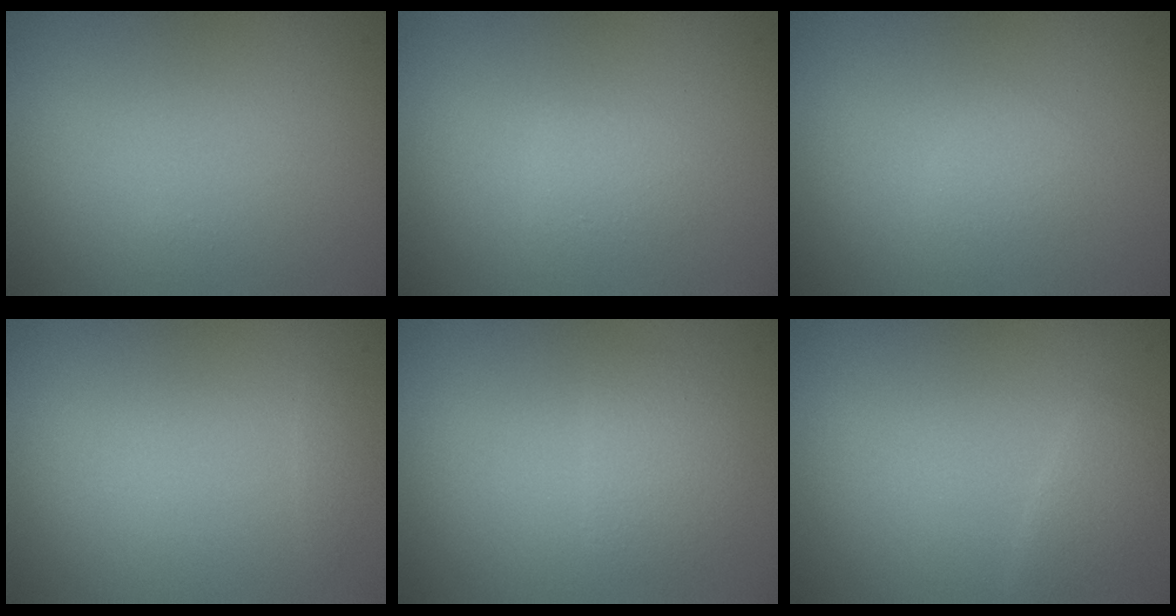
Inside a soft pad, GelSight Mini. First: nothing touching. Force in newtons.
{"total": 1.1, "press": 1.1, "slide": 0.1}
{"total": 0.9, "press": 0.9, "slide": 0.0}
{"total": 0.6, "press": 0.6, "slide": 0.0}
{"total": 1.8, "press": 1.8, "slide": 0.1}
{"total": 1.6, "press": 1.6, "slide": 0.1}